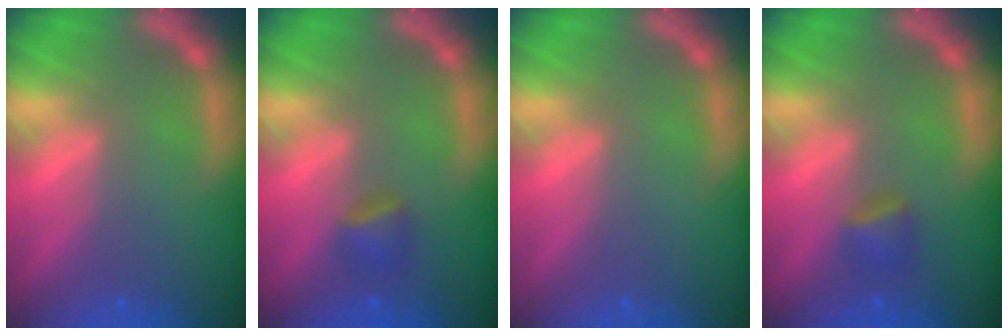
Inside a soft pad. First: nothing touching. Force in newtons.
{"total": 1.9}
{"total": 0.0}
{"total": 1.9}